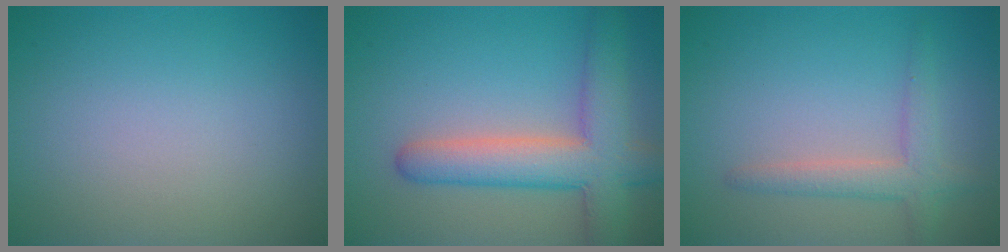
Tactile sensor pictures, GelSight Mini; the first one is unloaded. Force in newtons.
{"total": 6.8, "press": 6.8, "slide": 0.4}
{"total": 2.7, "press": 2.7, "slide": 0.2}